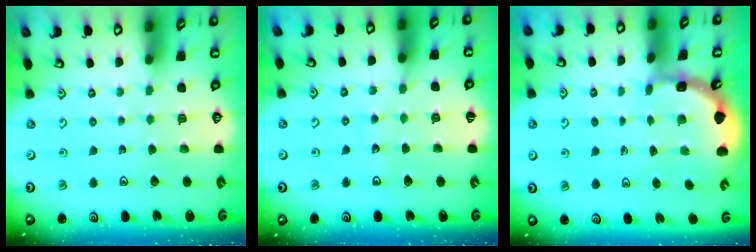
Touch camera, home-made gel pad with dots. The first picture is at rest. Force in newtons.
{"total": 3.8, "press": 3.7, "slide": 0.4}
{"total": 1.5, "press": 1.5, "slide": 0.1}